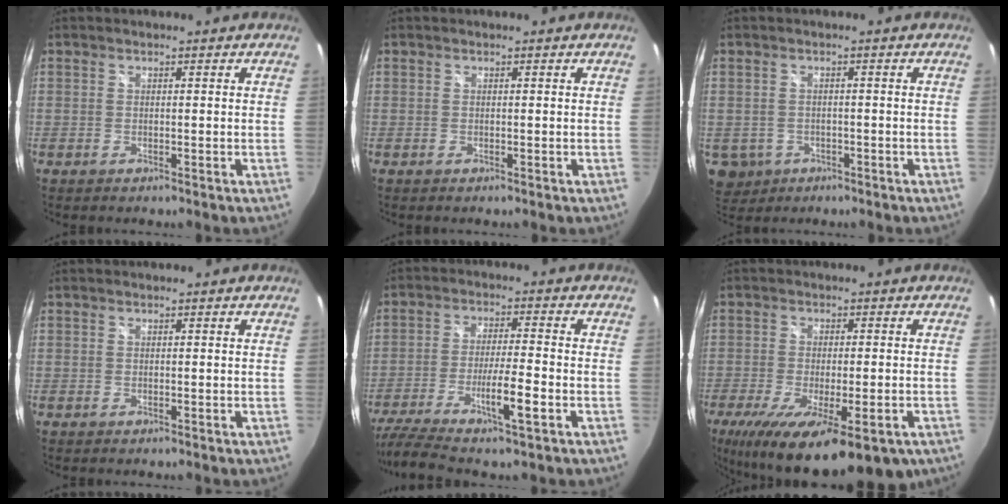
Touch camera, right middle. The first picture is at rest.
{"total": 0.0}
{"total": 6.5, "force": [-2.1, 5.7, 2.3], "torque": [-0.060, -0.009, -0.019]}
{"total": 0.0}
{"total": 12.2, "force": [-7.5, 0.7, 9.6], "torque": [-0.199, -0.024, -0.135]}
{"total": 21.0, "force": [-12.8, 6.6, 15.2], "torque": [-0.279, -0.069, -0.188]}